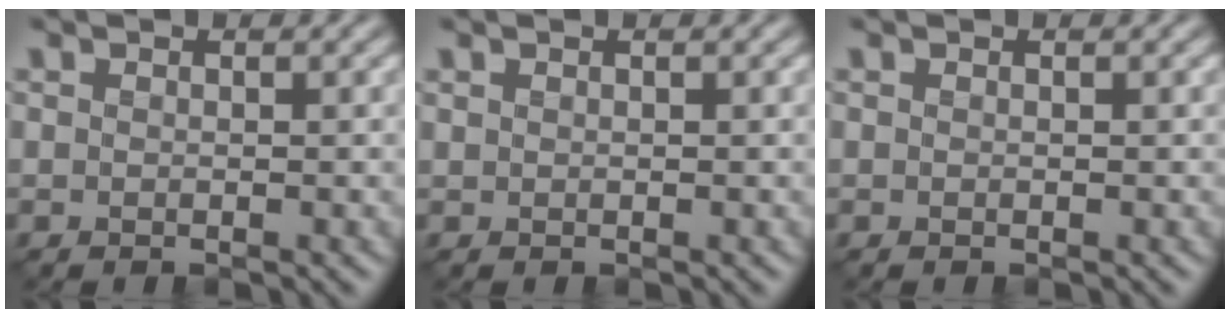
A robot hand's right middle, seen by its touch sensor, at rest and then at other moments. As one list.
[{"total": 0.0}, {"total": 0.0}]